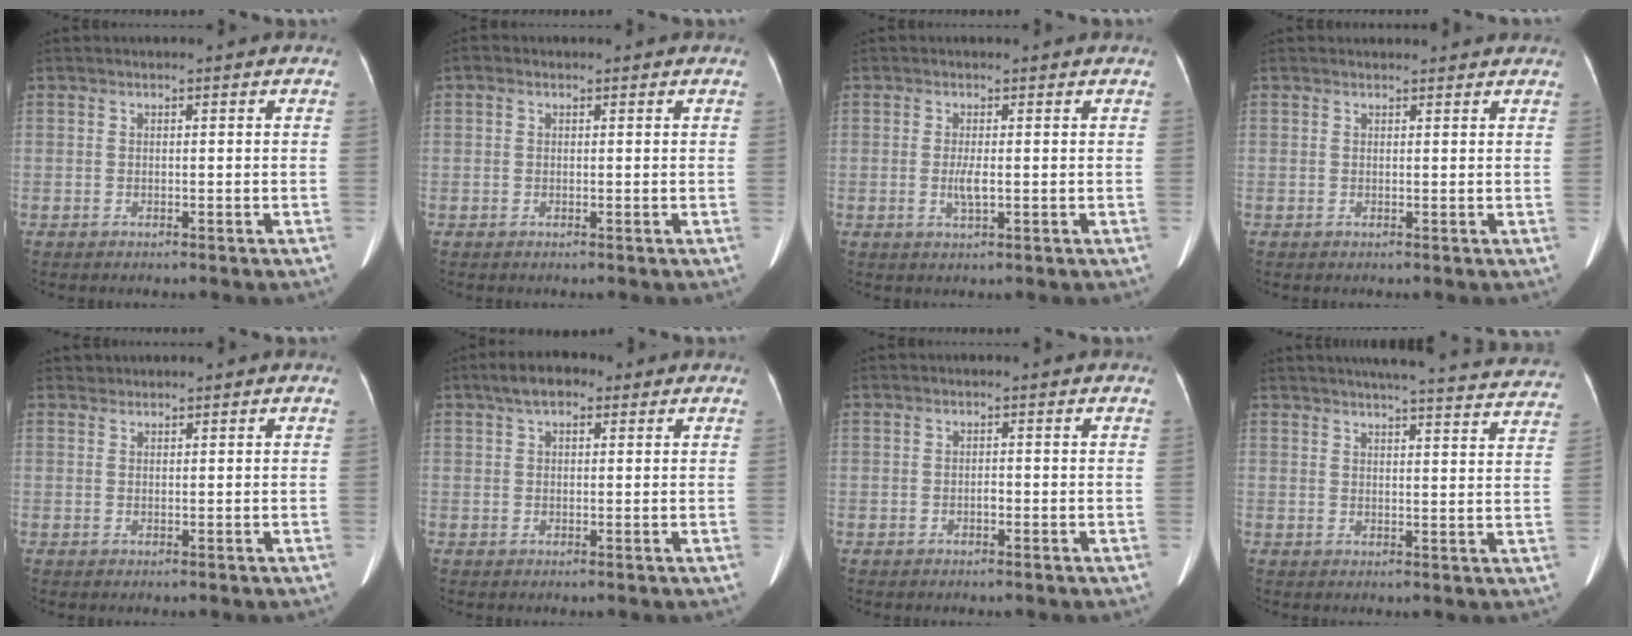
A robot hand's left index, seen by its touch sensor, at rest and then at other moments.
{"total": 0.7, "force": [0.2, 0.6, 0.3], "torque": [-0.007, 0.010, 0.003]}
{"total": 2.2, "force": [0.0, 0.3, 2.1], "torque": [-0.044, -0.002, 0.000]}
{"total": 3.2, "force": [3.1, 0.8, 0.4], "torque": [-0.007, 0.015, 0.032]}
{"total": 0.8, "force": [0.7, 0.3, -0.2], "torque": [-0.001, 0.007, 0.013]}
{"total": 5.1, "force": [3.0, 2.5, 3.2], "torque": [-0.056, 0.024, 0.049]}
{"total": 0.6, "force": [-0.3, 0.3, 0.4], "torque": [-0.006, 0.002, -0.008]}
{"total": 23.8, "force": [22.2, 2.3, 8.2], "torque": [-0.109, -0.030, 0.253]}